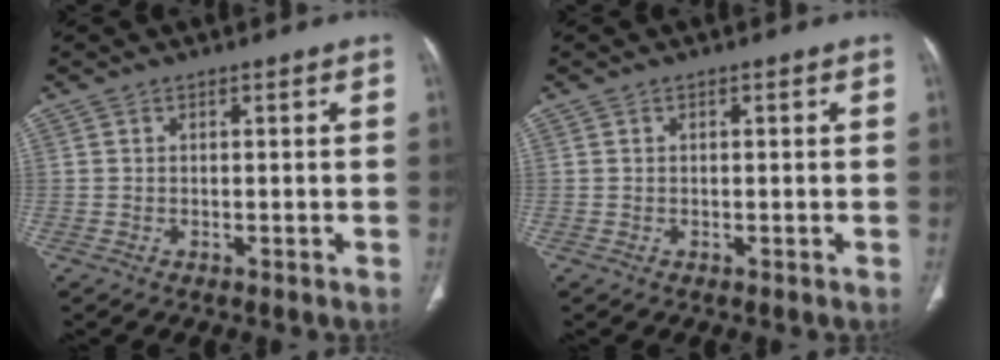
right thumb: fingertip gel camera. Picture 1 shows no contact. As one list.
[{"total": 0.0}]